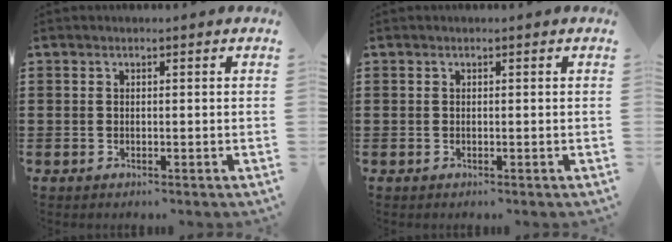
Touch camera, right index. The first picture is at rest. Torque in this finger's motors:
{"motor_torque": [0.00, 0.00, 0.01, -0.01]}